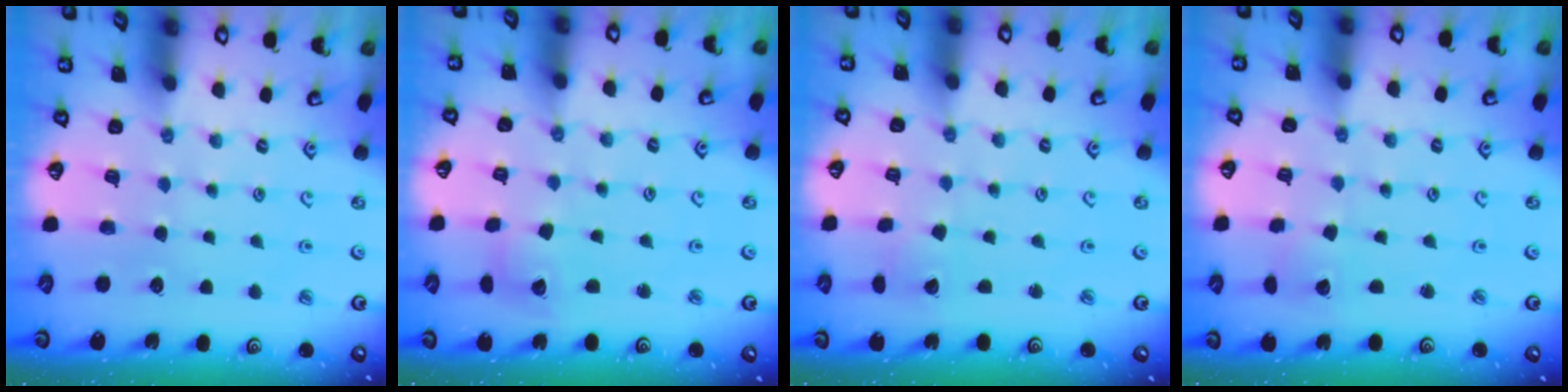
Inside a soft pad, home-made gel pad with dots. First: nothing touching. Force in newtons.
{"total": 5.3, "press": 5.2, "slide": 0.6}
{"total": 2.1, "press": 2.1, "slide": 0.3}
{"total": 2.4, "press": 2.4, "slide": 0.2}